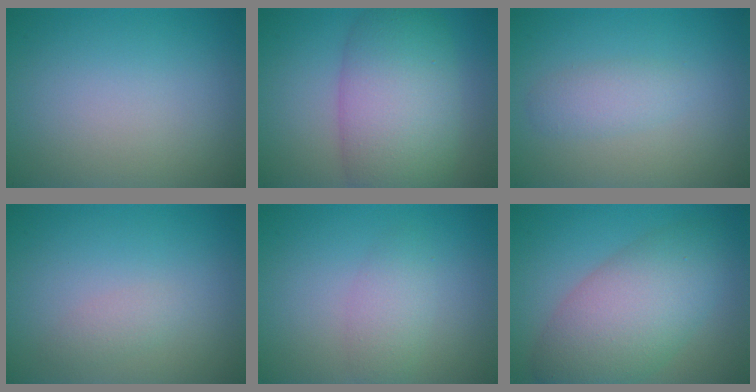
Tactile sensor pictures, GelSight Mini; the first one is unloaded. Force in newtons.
{"total": 9.0, "press": 8.9, "slide": 0.3}
{"total": 1.8, "press": 1.8, "slide": 0.0}
{"total": 1.1, "press": 1.1, "slide": 0.0}
{"total": 2.2, "press": 2.2, "slide": 0.1}
{"total": 7.9, "press": 7.9, "slide": 0.3}